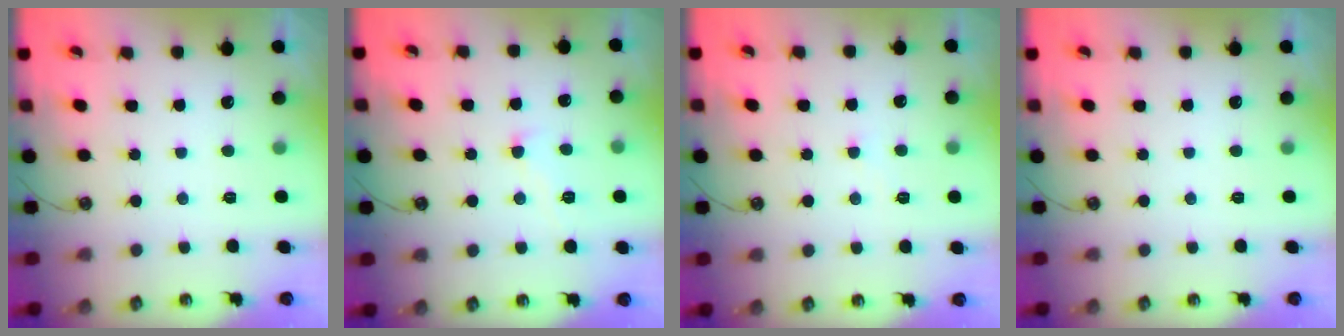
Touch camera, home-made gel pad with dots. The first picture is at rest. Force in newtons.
{"total": 3.1, "press": 3.0, "slide": 0.5}
{"total": 1.8, "press": 1.8, "slide": 0.3}
{"total": 0.0}